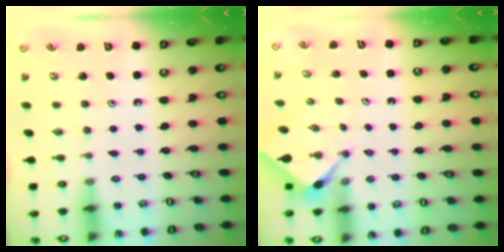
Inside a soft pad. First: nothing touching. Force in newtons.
{"total": 2.4, "press": 2.4, "slide": 0.3}